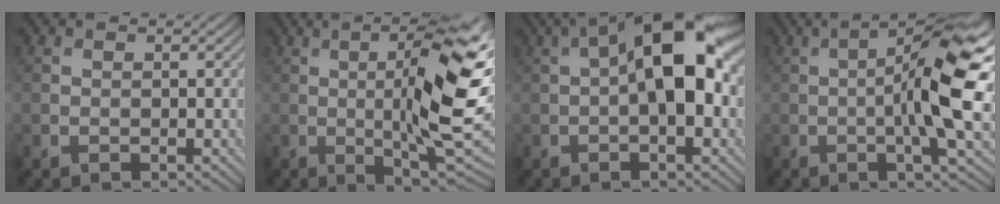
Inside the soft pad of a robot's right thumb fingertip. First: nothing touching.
{"total": 15.4, "force": [1.2, 3.6, 14.9], "torque": [-0.223, 0.009, 0.028]}
{"total": 12.7, "force": [1.8, 5.4, 11.4], "torque": [-0.188, 0.016, 0.024]}
{"total": 13.8, "force": [-0.4, 3.4, 13.4], "torque": [-0.203, 0.007, -0.002]}